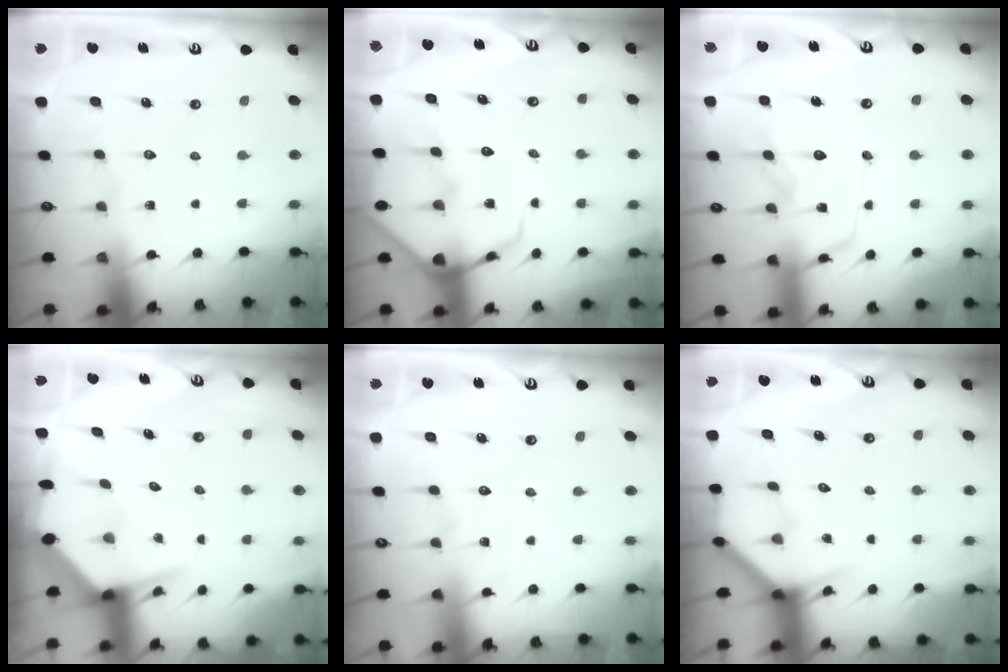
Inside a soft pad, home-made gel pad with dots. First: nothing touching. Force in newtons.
{"total": 8.5, "press": 8.5, "slide": 0.8}
{"total": 13.6, "press": 13.6, "slide": 1.3}
{"total": 5.3, "press": 5.2, "slide": 0.5}
{"total": 3.0, "press": 2.9, "slide": 0.4}
{"total": 4.0, "press": 3.9, "slide": 0.4}